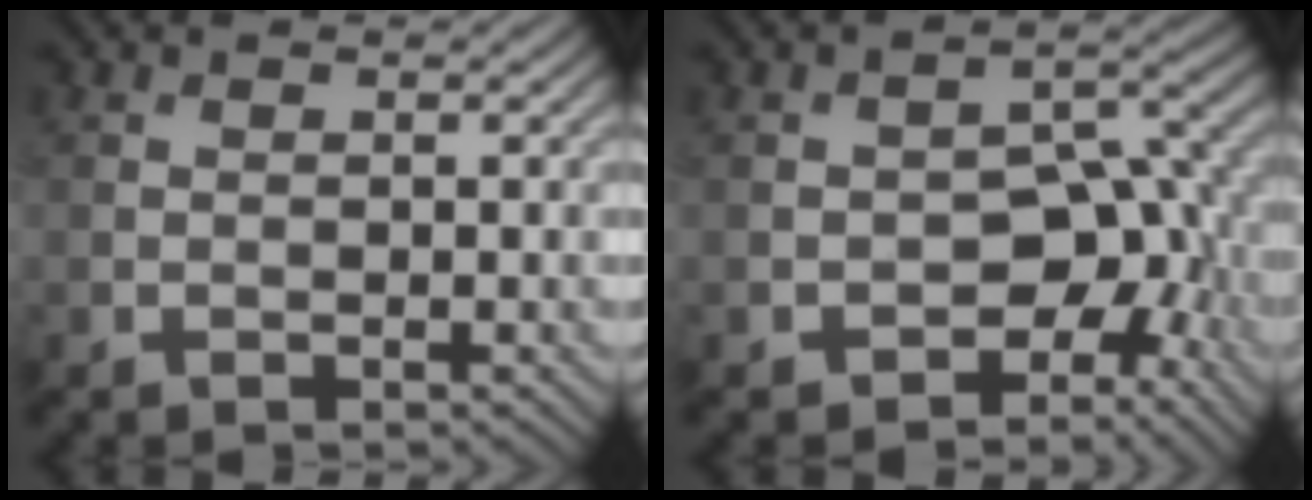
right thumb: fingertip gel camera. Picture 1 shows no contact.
{"total": 7.5, "force": [-3.3, 4.8, 4.7], "torque": [-0.058, -0.005, -0.060]}